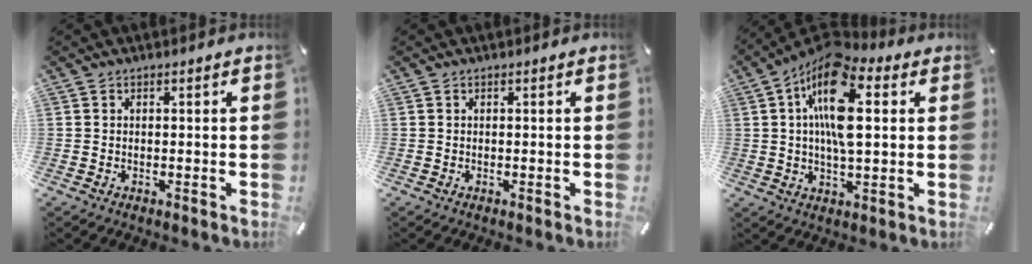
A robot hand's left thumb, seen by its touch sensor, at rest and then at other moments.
{"total": 0.0}
{"total": 15.4, "force": [3.9, 6.9, 13.2], "torque": [-0.250, -0.007, 0.064]}